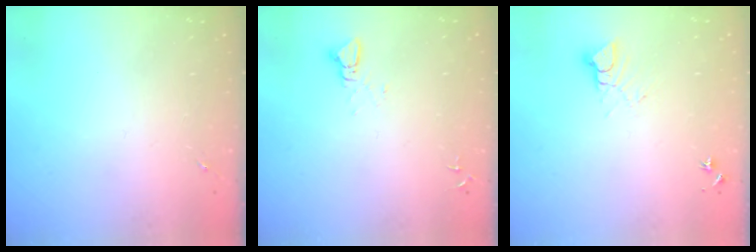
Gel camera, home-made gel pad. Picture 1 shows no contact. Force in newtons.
{"total": 2.3, "press": 2.3, "slide": 0.1}
{"total": 4.0, "press": 4.0, "slide": 0.3}